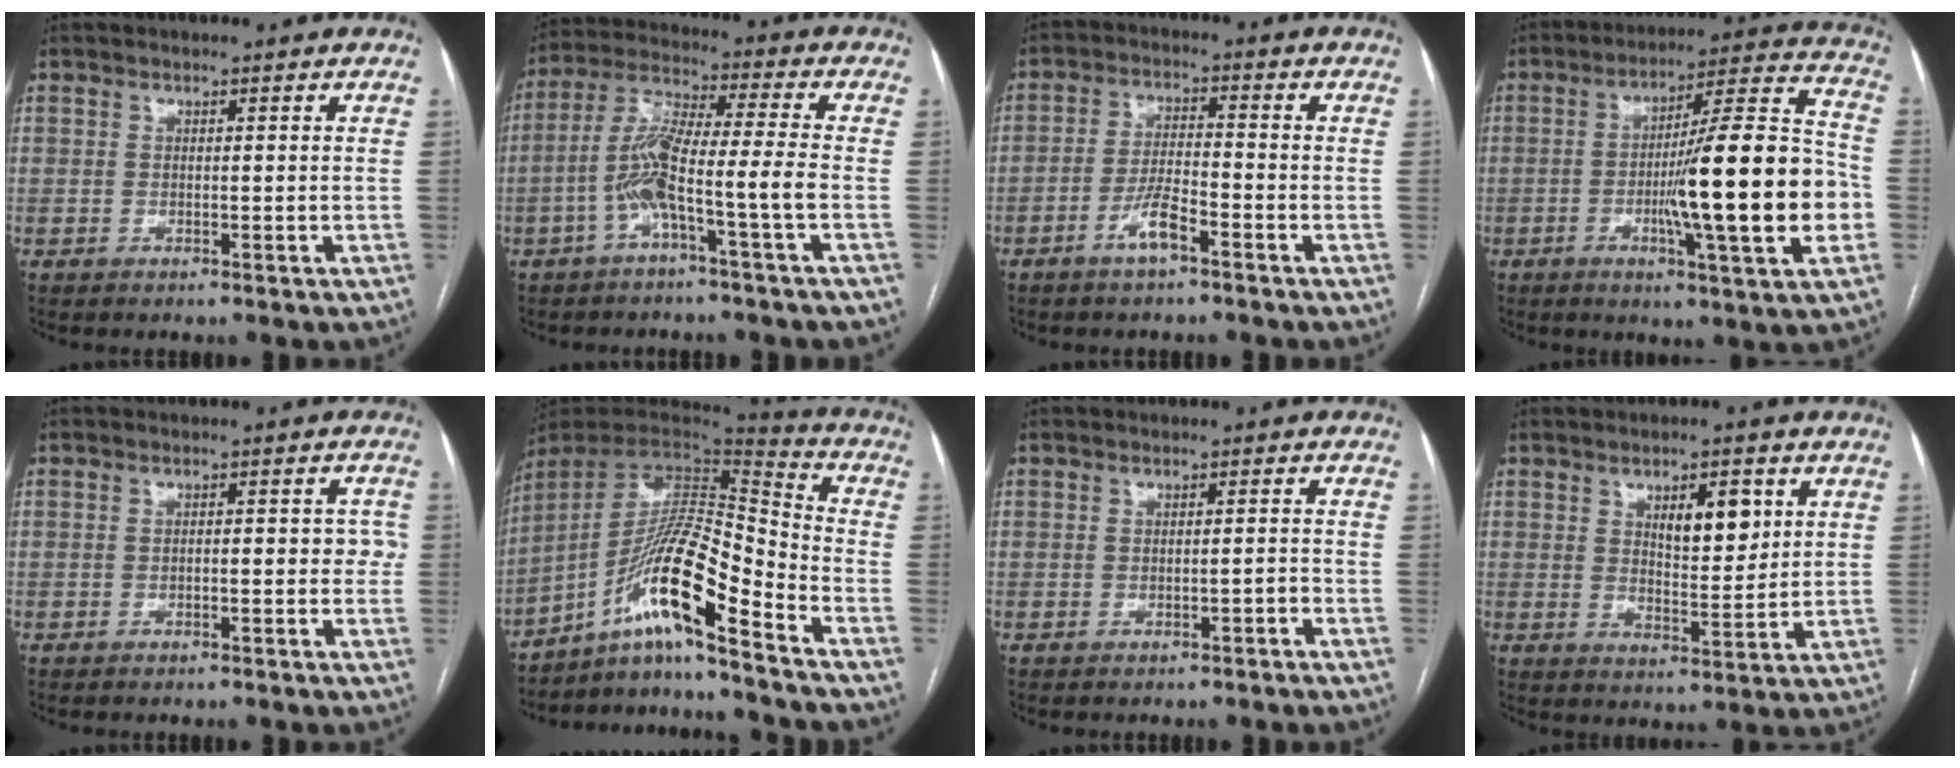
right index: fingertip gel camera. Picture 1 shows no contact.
{"total": 9.2, "force": [-3.5, -0.5, 8.5], "torque": [-0.175, 0.023, -0.069]}
{"total": 5.1, "force": [-3.1, 0.8, 4.0], "torque": [-0.084, 0.002, -0.060]}
{"total": 19.7, "force": [-3.8, 0.8, 19.4], "torque": [-0.286, 0.005, -0.058]}
{"total": 3.4, "force": [-0.6, 1.4, 3.0], "torque": [-0.032, 0.018, -0.010]}
{"total": 15.2, "force": [-9.8, 0.1, 11.7], "torque": [-0.212, 0.014, -0.172]}
{"total": 1.3, "force": [-1.0, 0.1, 0.8], "torque": [-0.016, 0.000, -0.013]}
{"total": 6.6, "force": [2.6, 2.3, 5.6], "torque": [-0.089, -0.002, 0.045]}